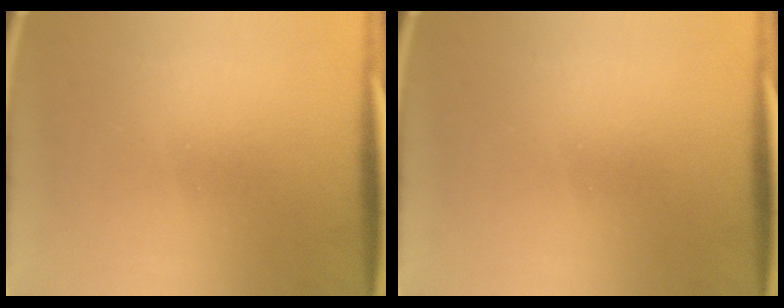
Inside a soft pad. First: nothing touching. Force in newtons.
{"total": 0.0}